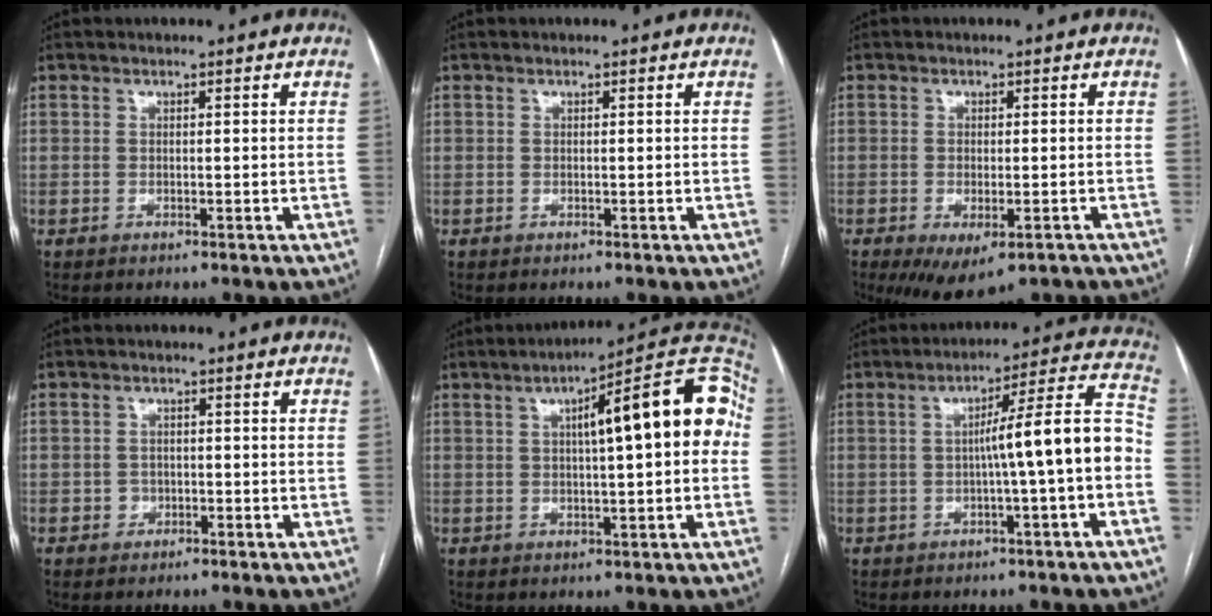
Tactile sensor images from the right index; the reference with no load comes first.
{"total": 0.0}
{"total": 8.9, "force": [-5.9, 3.5, 5.6], "torque": [-0.082, -0.013, -0.084]}
{"total": 1.7, "force": [-0.8, 1.5, 0.2], "torque": [0.002, 0.007, -0.016]}
{"total": 16.3, "force": [2.7, 3.0, 15.8], "torque": [-0.212, 0.046, 0.032]}
{"total": 11.1, "force": [-1.8, -0.6, 11.0], "torque": [-0.156, 0.029, -0.028]}